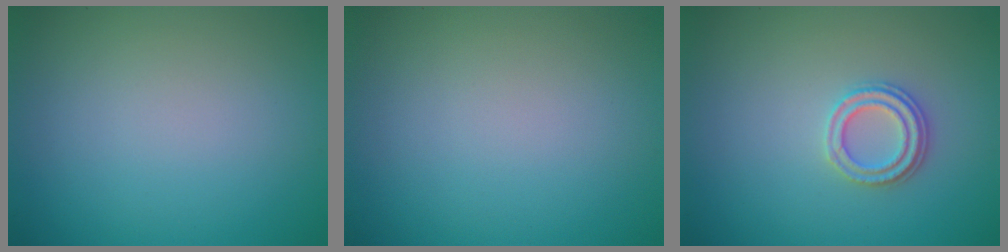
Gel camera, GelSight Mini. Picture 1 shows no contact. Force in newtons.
{"total": 0.0}
{"total": 2.3, "press": 2.2, "slide": 0.8}